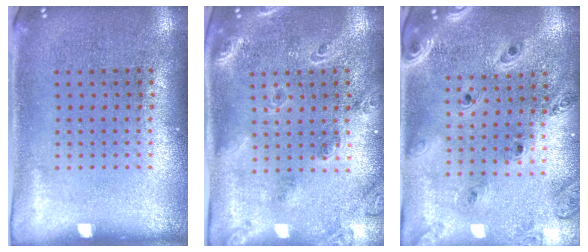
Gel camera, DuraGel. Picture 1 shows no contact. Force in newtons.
{"total": 1.8, "press": 1.6, "slide": 0.8}
{"total": 1.4, "press": 1.4, "slide": 0.2}